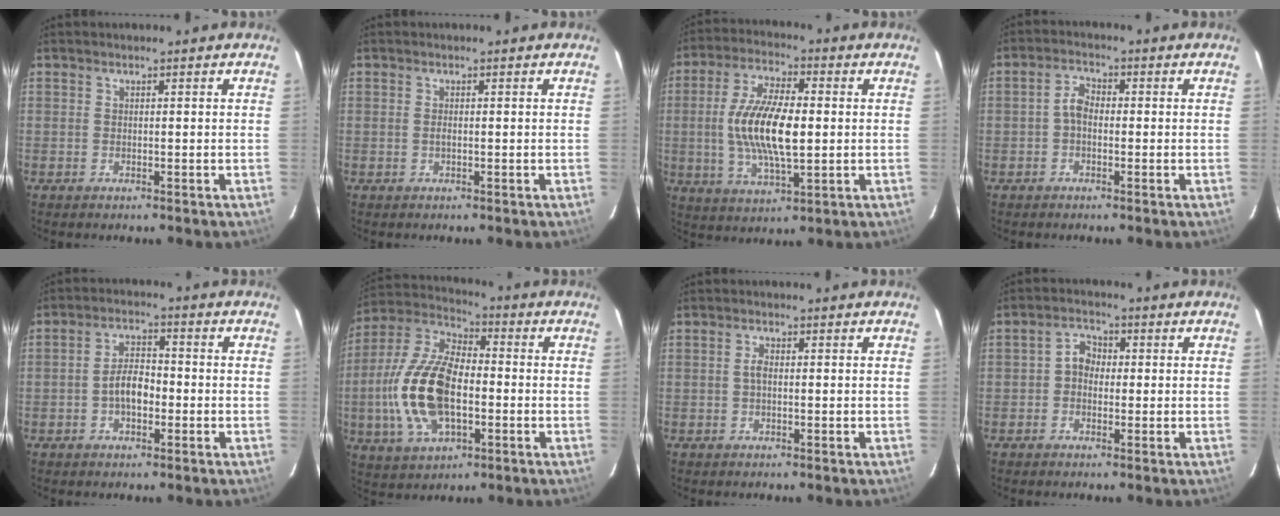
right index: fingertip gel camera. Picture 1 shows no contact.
{"total": 0.6, "force": [-0.2, 0.2, 0.5], "torque": [-0.011, -0.001, -0.005]}
{"total": 13.7, "force": [-0.1, 4.5, 12.9], "torque": [-0.257, 0.000, -0.001]}
{"total": 2.6, "force": [-0.8, 1.6, 1.9], "torque": [-0.038, 0.009, -0.018]}
{"total": 5.1, "force": [-1.6, 2.5, 4.1], "torque": [-0.079, 0.010, -0.027]}
{"total": 18.1, "force": [-3.1, 9.2, 15.3], "torque": [-0.331, 0.003, -0.058]}
{"total": 1.3, "force": [-0.2, 0.4, 1.2], "torque": [-0.025, 0.004, -0.005]}
{"total": 3.2, "force": [-0.5, 2.6, 1.8], "torque": [-0.032, 0.012, -0.013]}